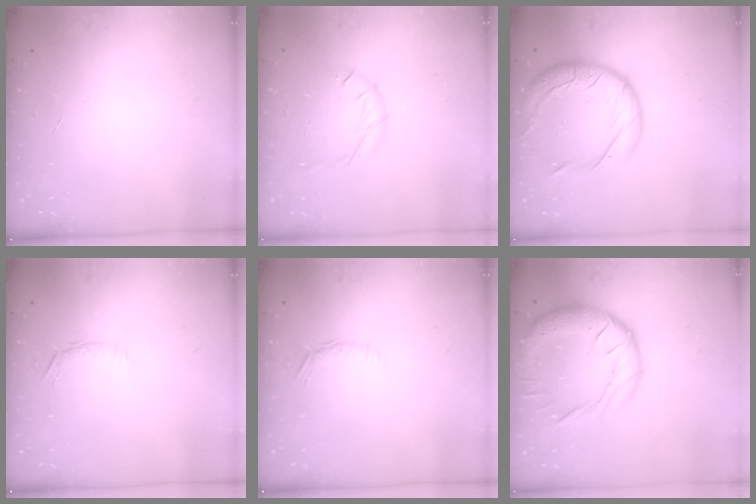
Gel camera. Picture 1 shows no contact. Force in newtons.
{"total": 8.6, "press": 8.4, "slide": 1.4}
{"total": 17.3, "press": 17.2, "slide": 2.3}
{"total": 6.2, "press": 5.9, "slide": 1.9}
{"total": 6.2, "press": 5.9, "slide": 1.9}
{"total": 20.6, "press": 20.4, "slide": 2.8}